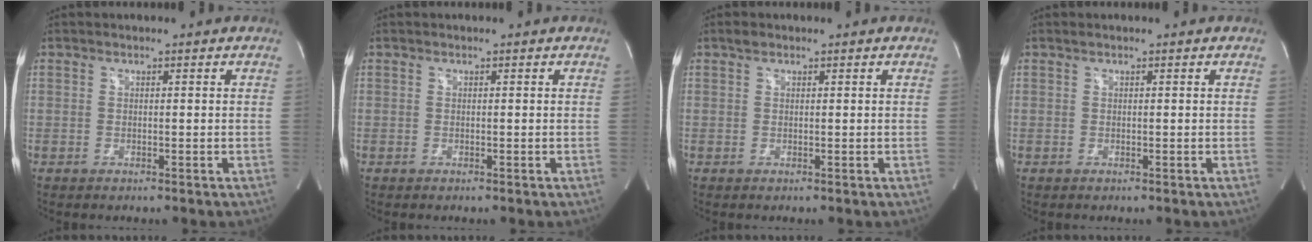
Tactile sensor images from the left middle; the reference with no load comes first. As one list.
[{"total": 0.0}, {"total": 0.8, "force": [0.6, 0.4, 0.3], "torque": [-0.010, 0.010, 0.011]}, {"total": 0.0}]